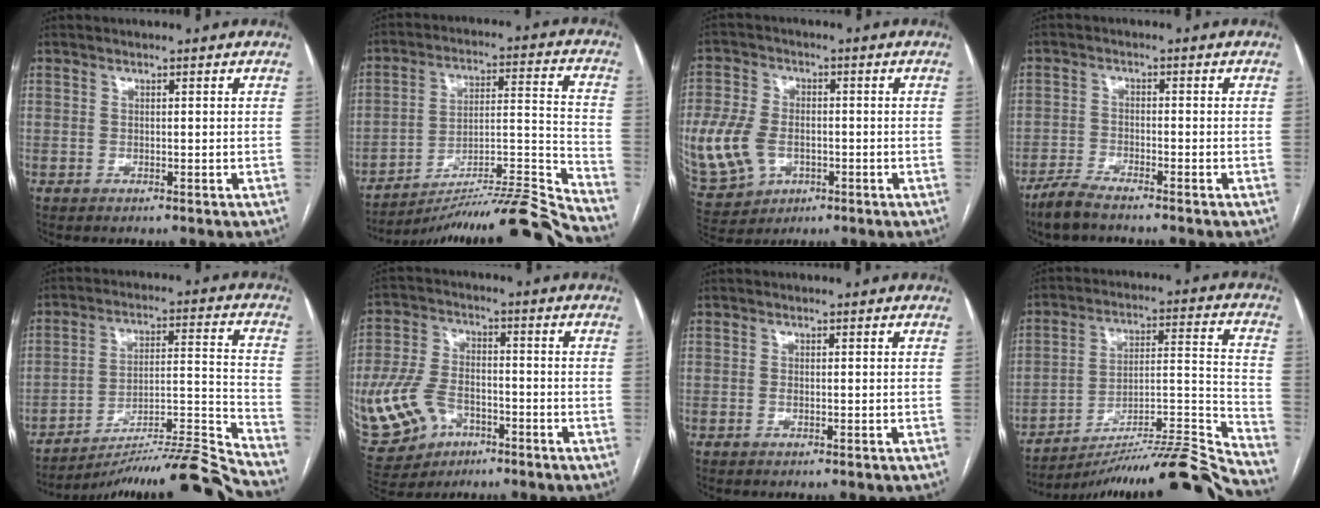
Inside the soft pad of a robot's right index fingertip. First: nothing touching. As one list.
[{"total": 22.6, "force": [-21.2, -3.4, 7.1], "torque": [-0.081, -0.002, -0.319]}, {"total": 17.2, "force": [-3.6, 13.2, 10.4], "torque": [-0.284, 0.005, -0.047]}, {"total": 4.1, "force": [-3.6, 0.3, 1.9], "torque": [-0.044, -0.011, -0.074]}, {"total": 19.9, "force": [-18.8, -3.6, 5.6], "torque": [-0.068, 0.008, -0.287]}, {"total": 18.3, "force": [-7.0, 13.2, 10.6], "torque": [-0.294, 0.005, -0.112]}, {"total": 0.7, "force": [-0.2, 0.3, 0.5], "torque": [-0.013, -0.004, -0.003]}, {"total": 24.7, "force": [-23.0, -2.5, 8.5], "torque": [-0.081, -0.002, -0.340]}]